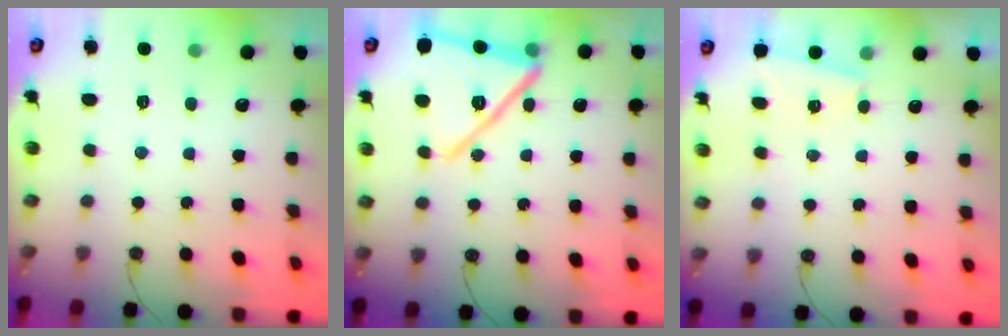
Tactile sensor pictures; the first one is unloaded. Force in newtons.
{"total": 18.6, "press": 17.4, "slide": 6.6}
{"total": 1.5, "press": 1.4, "slide": 0.5}